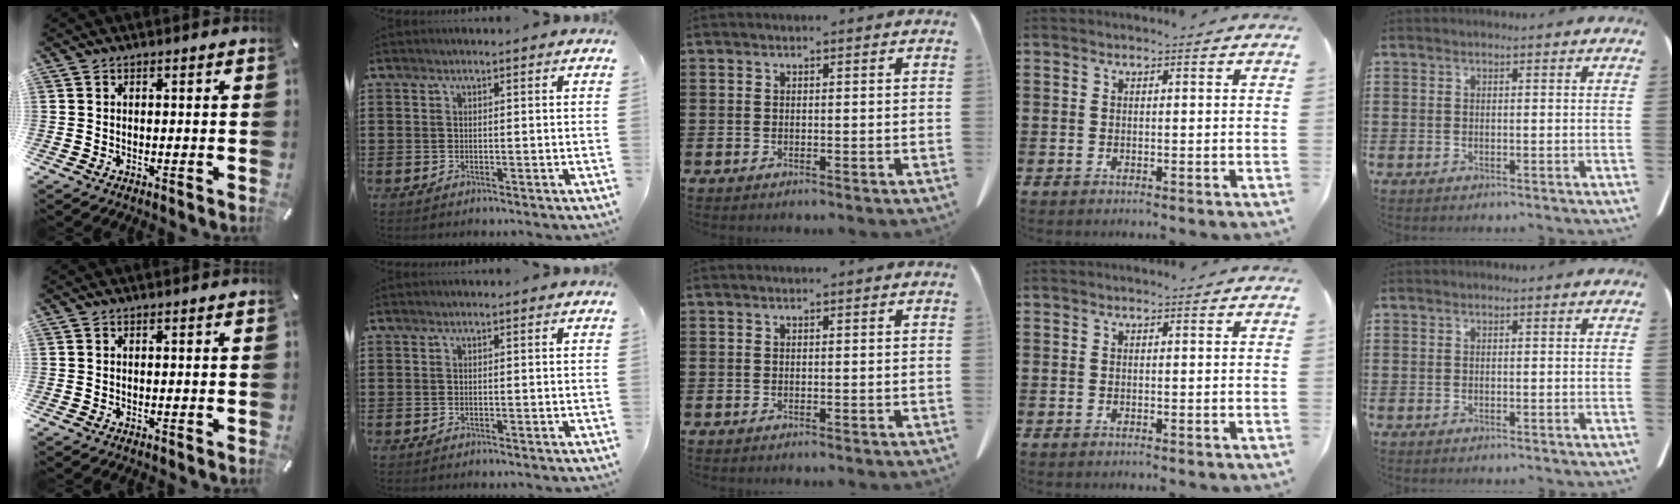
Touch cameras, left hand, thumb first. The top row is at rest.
{}